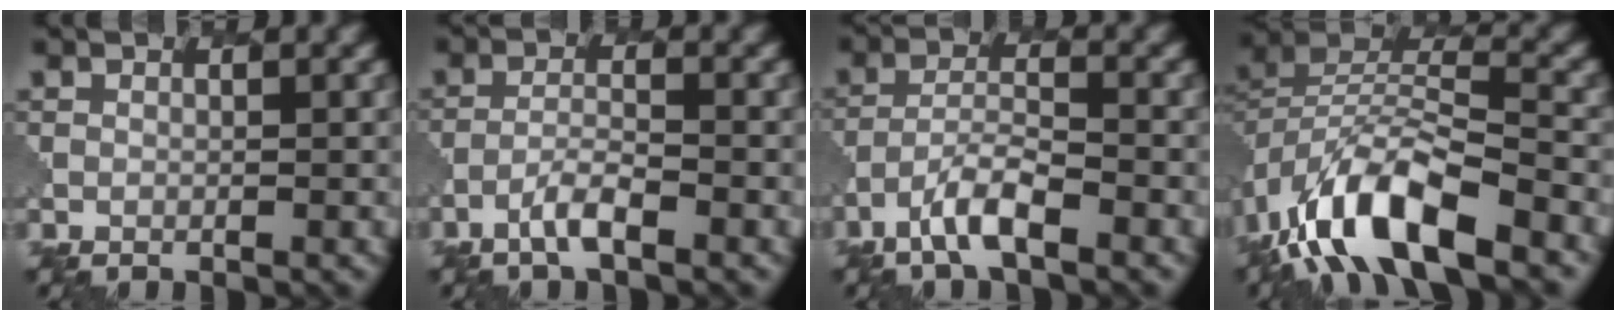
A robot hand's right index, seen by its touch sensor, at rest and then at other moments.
{"total": 2.7, "force": [-1.8, 0.5, 1.9], "torque": [-0.042, 0.003, -0.042]}
{"total": 4.2, "force": [-2.8, 1.1, 2.9], "torque": [-0.057, 0.000, -0.060]}
{"total": 11.0, "force": [-6.5, 4.4, 7.6], "torque": [-0.137, 0.002, -0.131]}